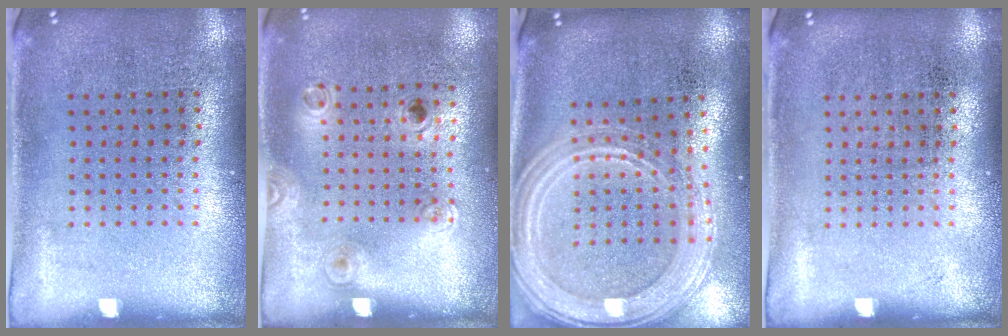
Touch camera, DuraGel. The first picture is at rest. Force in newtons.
{"total": 1.2, "press": 0.8, "slide": 0.8}
{"total": 2.4, "press": 2.0, "slide": 1.3}
{"total": 0.0}